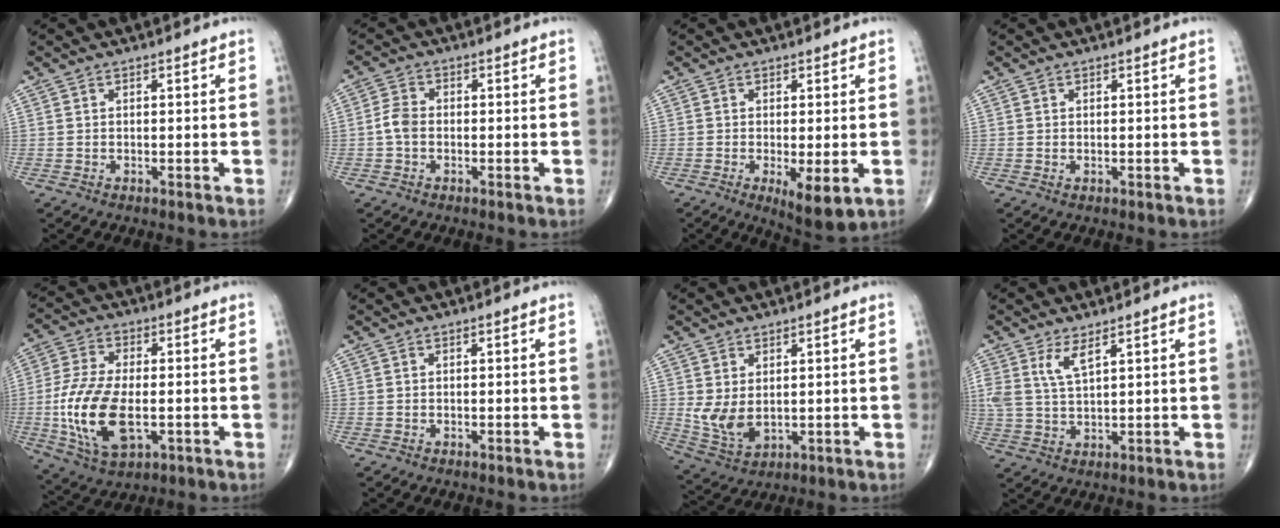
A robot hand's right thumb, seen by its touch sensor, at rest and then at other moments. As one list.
[{"total": 3.3, "force": [-0.7, 2.3, 2.3], "torque": [-0.045, 0.009, -0.021]}, {"total": 6.7, "force": [-1.8, 2.1, 6.1], "torque": [-0.095, -0.021, -0.025]}, {"total": 0.0}, {"total": 15.2, "force": [-2.7, 7.6, 12.9], "torque": [-0.267, -0.003, -0.043]}, {"total": 0.0}, {"total": 6.4, "force": [0.9, 3.8, 5.1], "torque": [-0.094, -0.013, 0.035]}, {"total": 4.7, "force": [2.8, 1.4, 3.6], "torque": [-0.077, -0.016, 0.063]}]